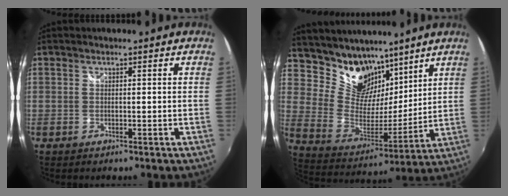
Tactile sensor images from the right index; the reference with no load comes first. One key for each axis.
{"total": 14.9, "fx": 10.9, "fy": 8.6, "fz": 5.5, "tx": -0.125, "ty": 0.003, "tz": 0.207}